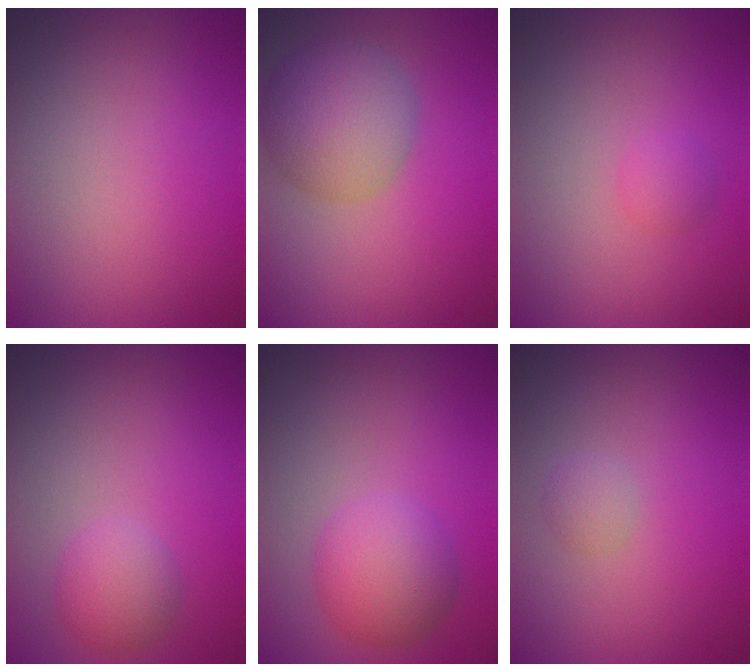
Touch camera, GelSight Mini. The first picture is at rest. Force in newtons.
{"total": 5.9, "press": 5.9, "slide": 0.3}
{"total": 1.1, "press": 1.1, "slide": 0.0}
{"total": 2.7, "press": 2.7, "slide": 0.1}
{"total": 4.4, "press": 4.4, "slide": 0.0}
{"total": 1.1, "press": 1.1, "slide": 0.0}